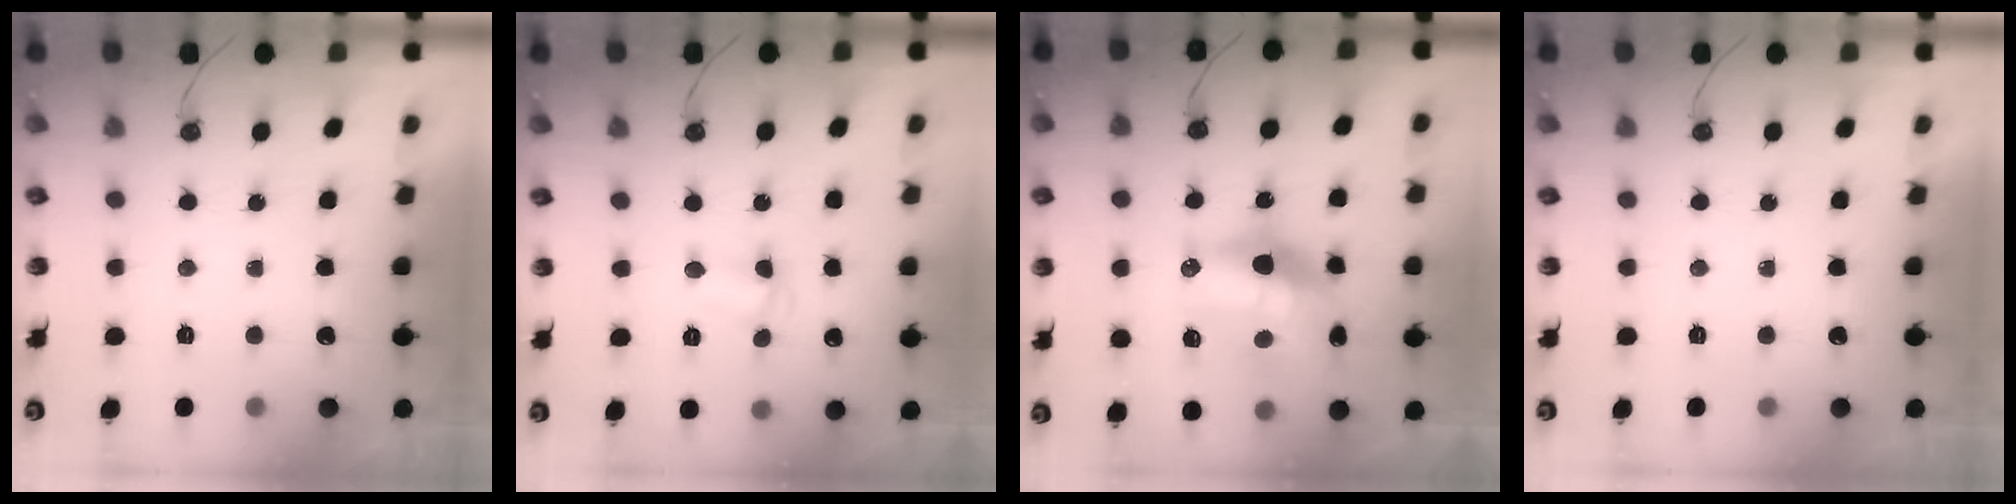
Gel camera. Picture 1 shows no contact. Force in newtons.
{"total": 2.6, "press": 2.6, "slide": 0.4}
{"total": 16.4, "press": 16.2, "slide": 2.4}
{"total": 0.0}